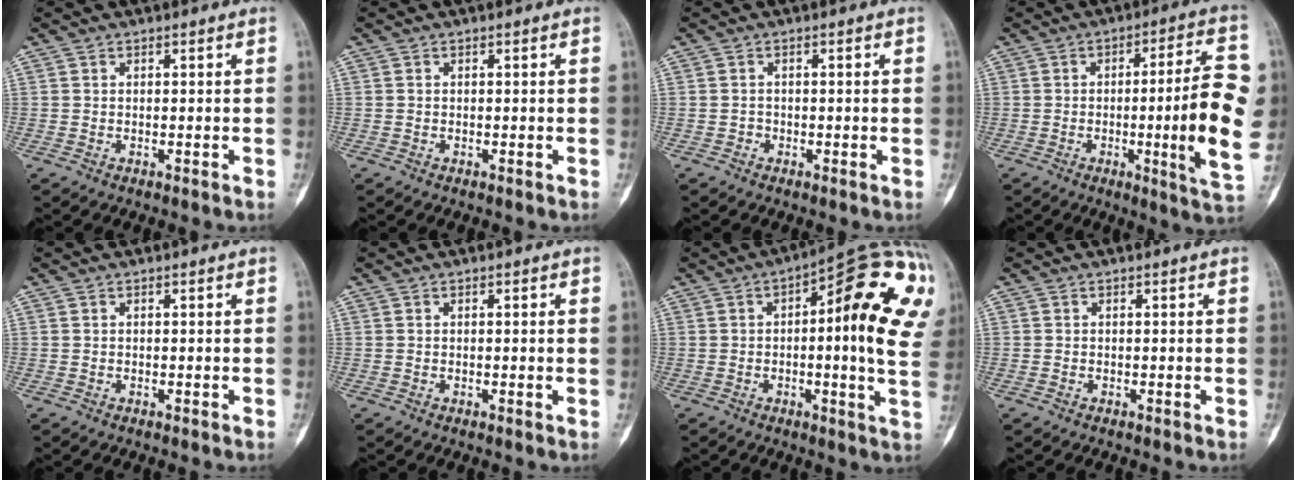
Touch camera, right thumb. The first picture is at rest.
{"total": 0.0}
{"total": 0.8, "force": [-0.3, 0.7, 0.2], "torque": [0.004, 0.003, -0.010]}
{"total": 16.3, "force": [-0.8, 1.7, 16.2], "torque": [-0.217, 0.006, -0.012]}
{"total": 0.0}
{"total": 1.0, "force": [0.1, 0.1, 1.0], "torque": [-0.016, -0.001, 0.001]}
{"total": 23.0, "force": [4.1, 6.3, 21.7], "torque": [-0.230, 0.019, 0.042]}
{"total": 0.0}